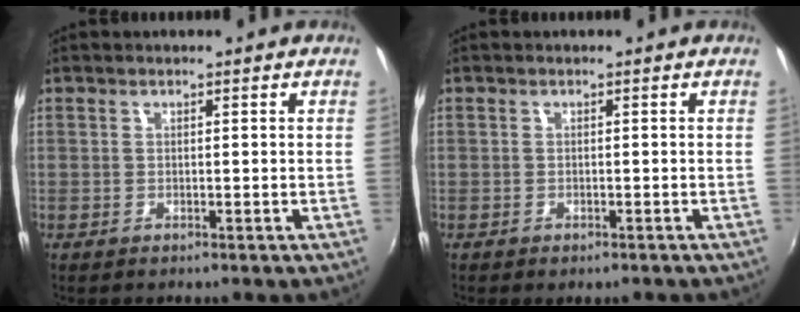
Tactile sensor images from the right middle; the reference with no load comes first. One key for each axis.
{"total": 1.1, "fx": -0.7, "fy": 0.7, "fz": 0.3, "tx": -0.008, "ty": -0.002, "tz": -0.009}